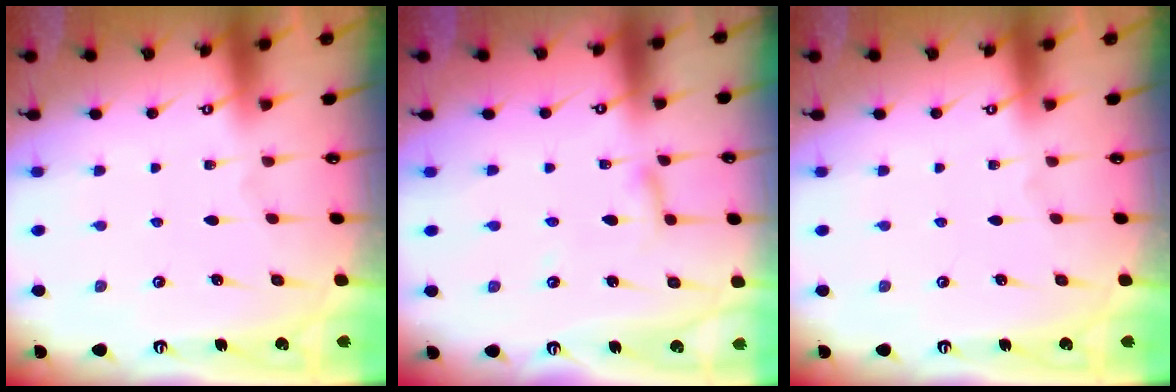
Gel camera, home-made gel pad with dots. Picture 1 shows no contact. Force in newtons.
{"total": 2.6, "press": 2.6, "slide": 0.2}
{"total": 0.0}